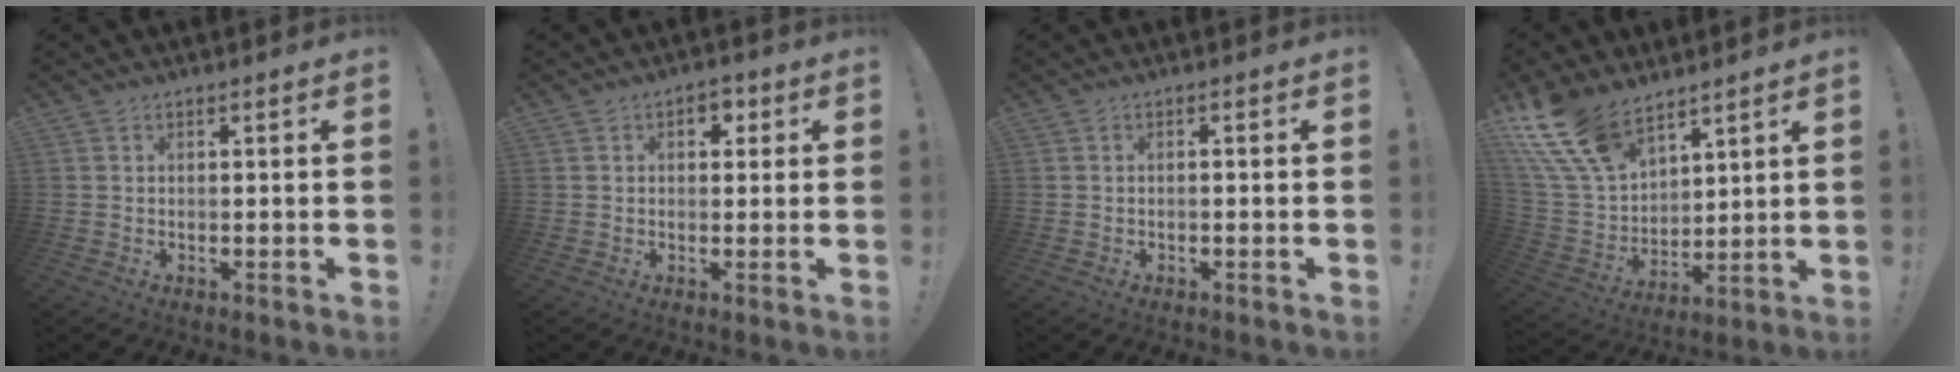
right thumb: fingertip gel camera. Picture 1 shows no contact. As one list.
[{"total": 4.0, "force": [1.2, 3.0, 2.4], "torque": [-0.019, -0.001, 0.016]}, {"total": 1.0, "force": [-0.7, -0.1, 0.7], "torque": [-0.019, 0.003, -0.012]}, {"total": 17.4, "force": [12.5, 8.7, 8.5], "torque": [-0.194, -0.080, 0.236]}]